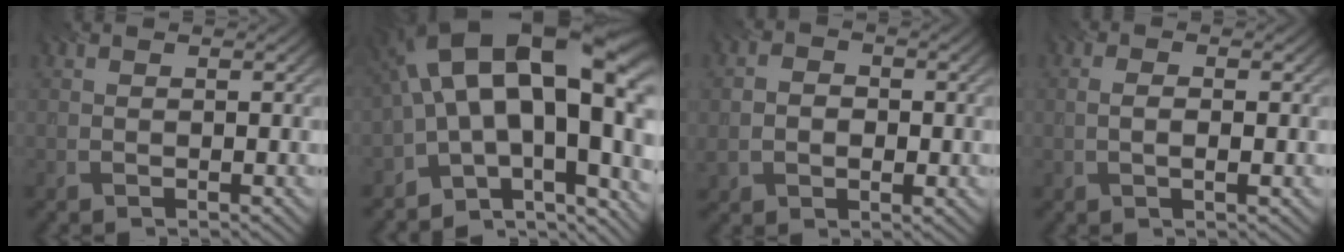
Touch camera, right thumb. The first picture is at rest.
{"total": 19.1, "force": [-0.3, 9.2, 16.7], "torque": [-0.242, 0.004, 0.000]}
{"total": 3.9, "force": [-0.6, 3.1, 2.2], "torque": [-0.044, -0.006, -0.010]}
{"total": 2.1, "force": [-0.1, 0.9, 1.9], "torque": [-0.027, -0.005, -0.005]}